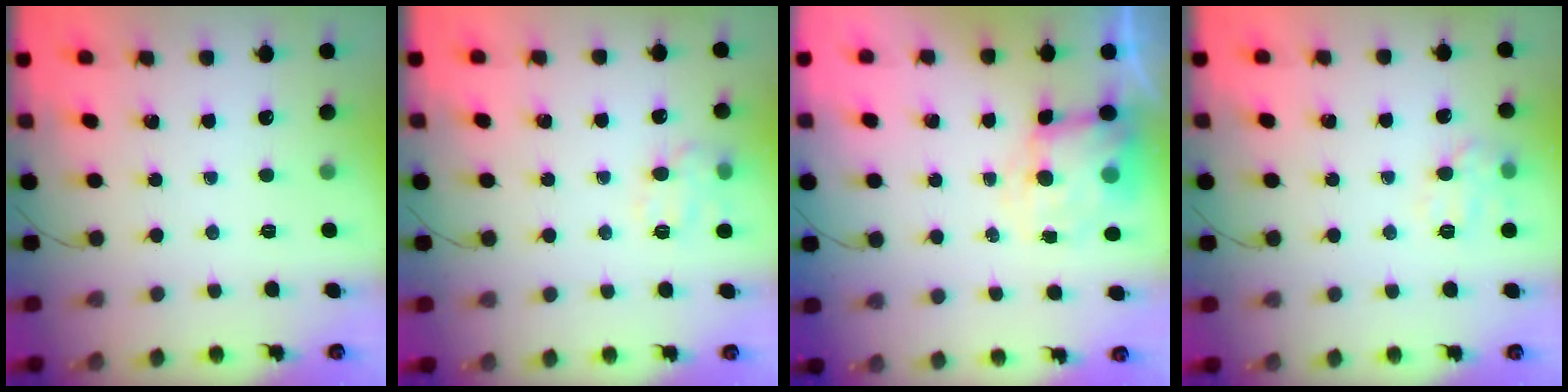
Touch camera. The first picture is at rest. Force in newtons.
{"total": 9.6, "press": 9.6, "slide": 1.1}
{"total": 8.3, "press": 8.1, "slide": 1.7}
{"total": 8.7, "press": 8.7, "slide": 0.3}